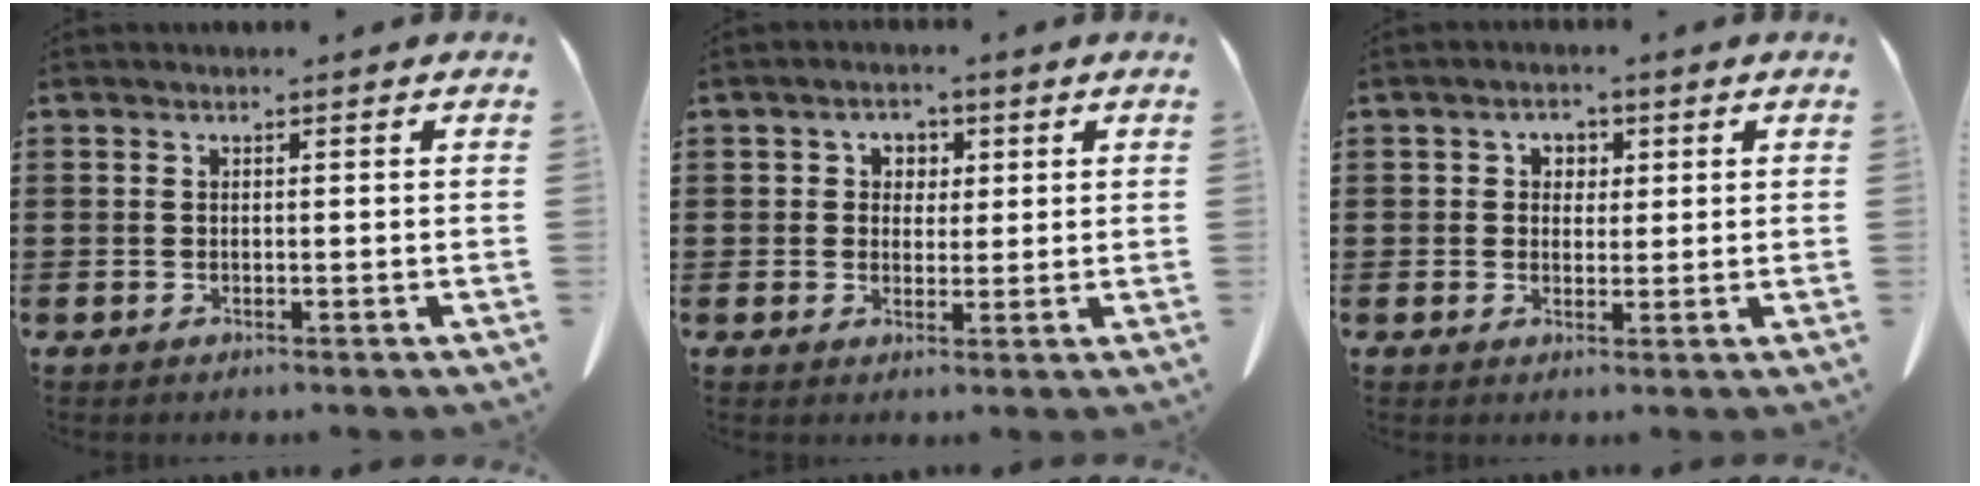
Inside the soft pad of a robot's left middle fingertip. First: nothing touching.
{"total": 2.8, "force": [0.9, 2.5, 0.8], "torque": [-0.020, 0.008, 0.012]}
{"total": 2.5, "force": [0.8, 2.2, 0.9], "torque": [-0.020, 0.007, 0.009]}